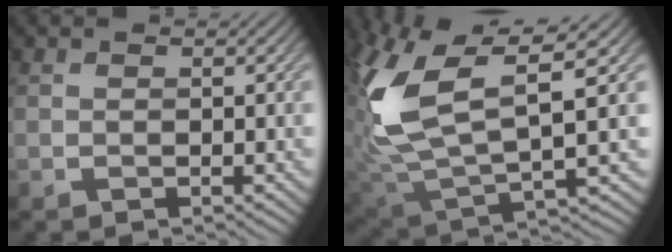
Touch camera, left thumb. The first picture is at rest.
{"total": 12.9, "force": [4.0, 5.3, 11.0], "torque": [-0.258, -0.006, 0.086]}